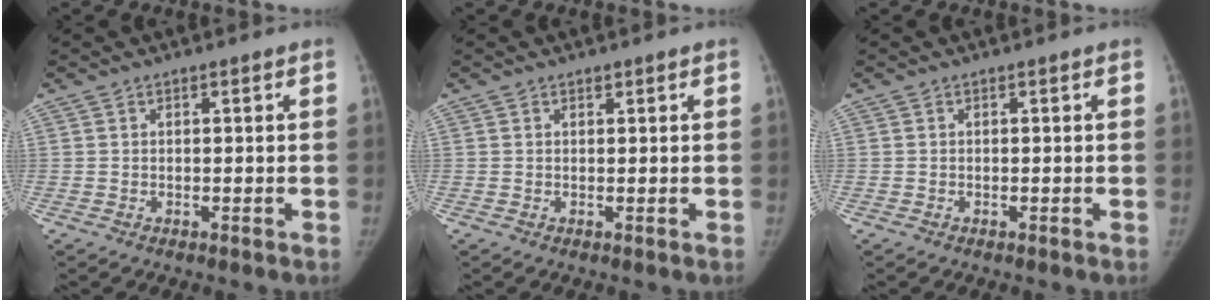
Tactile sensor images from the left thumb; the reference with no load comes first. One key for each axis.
{"total": 0.7, "fx": 0.6, "fy": 0.4, "fz": 0.3, "tx": -0.001, "ty": -0.004, "tz": 0.007}
{"total": 0.0}